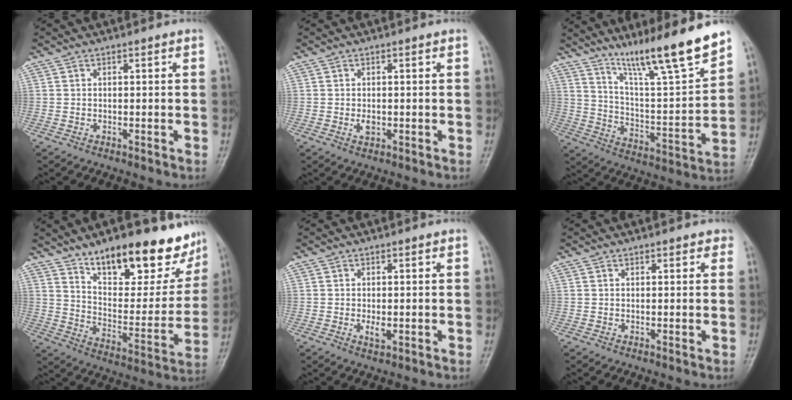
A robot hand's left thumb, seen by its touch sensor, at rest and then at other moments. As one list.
[{"total": 1.6, "force": [0.1, 0.9, 1.3], "torque": [-0.020, -0.003, 0.004]}, {"total": 17.7, "force": [13.6, 1.0, 11.3], "torque": [-0.162, -0.080, 0.234]}, {"total": 22.1, "force": [15.9, 8.6, 12.7], "torque": [-0.127, -0.086, 0.246]}, {"total": 1.9, "force": [0.0, 0.8, 1.7], "torque": [-0.031, -0.005, 0.004]}, {"total": 1.6, "force": [1.2, 0.8, 0.8], "torque": [0.002, -0.002, 0.008]}]